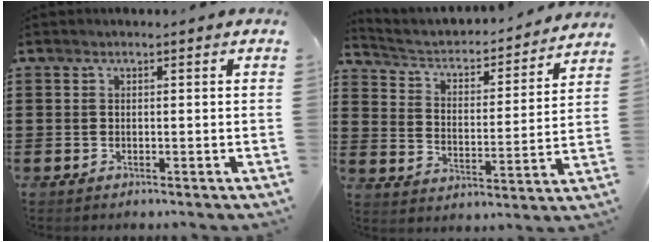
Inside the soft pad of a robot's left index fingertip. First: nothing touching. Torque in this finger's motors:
{"motor_torque": [1.10, 1.04, 0.41, 0.05]}